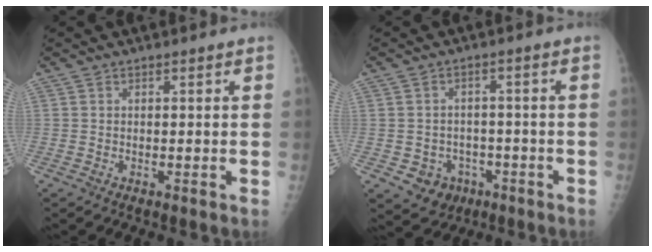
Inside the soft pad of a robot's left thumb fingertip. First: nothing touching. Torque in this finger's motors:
{"motor_torque": [-0.15, 0.00, 0.00, 0.00, 0.00]}